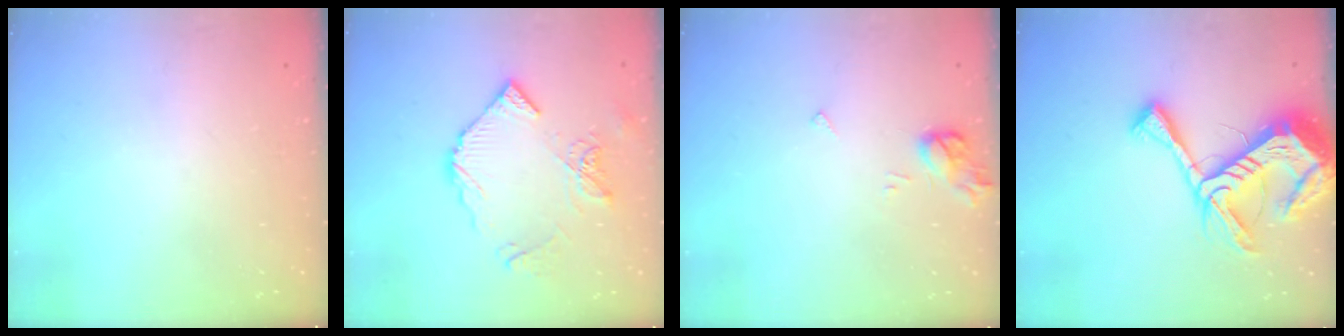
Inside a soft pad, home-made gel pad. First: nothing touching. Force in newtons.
{"total": 11.4, "press": 11.3, "slide": 1.2}
{"total": 5.4, "press": 5.4, "slide": 0.5}
{"total": 18.8, "press": 18.7, "slide": 1.9}